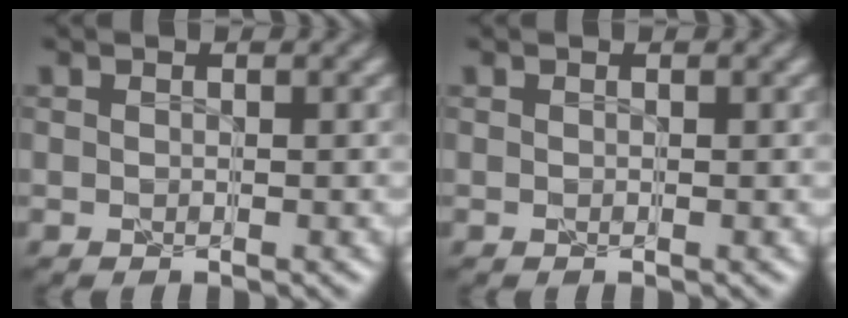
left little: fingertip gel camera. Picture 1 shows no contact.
{"total": 0.0}